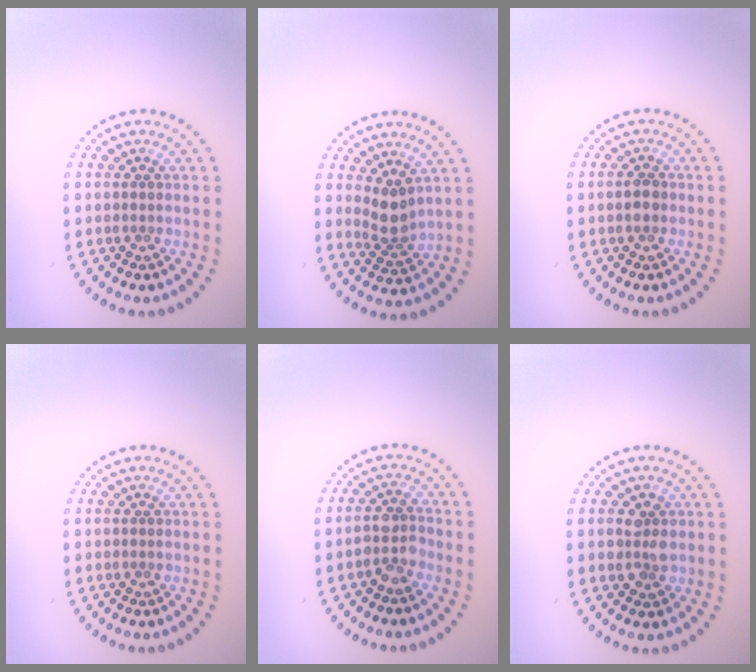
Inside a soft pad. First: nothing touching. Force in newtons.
{"total": 2.7, "press": 2.1, "slide": 1.7}
{"total": 1.5, "press": 1.5, "slide": 0.0}
{"total": 0.0}
{"total": 2.3, "press": 2.1, "slide": 1.1}
{"total": 2.5, "press": 2.4, "slide": 0.6}